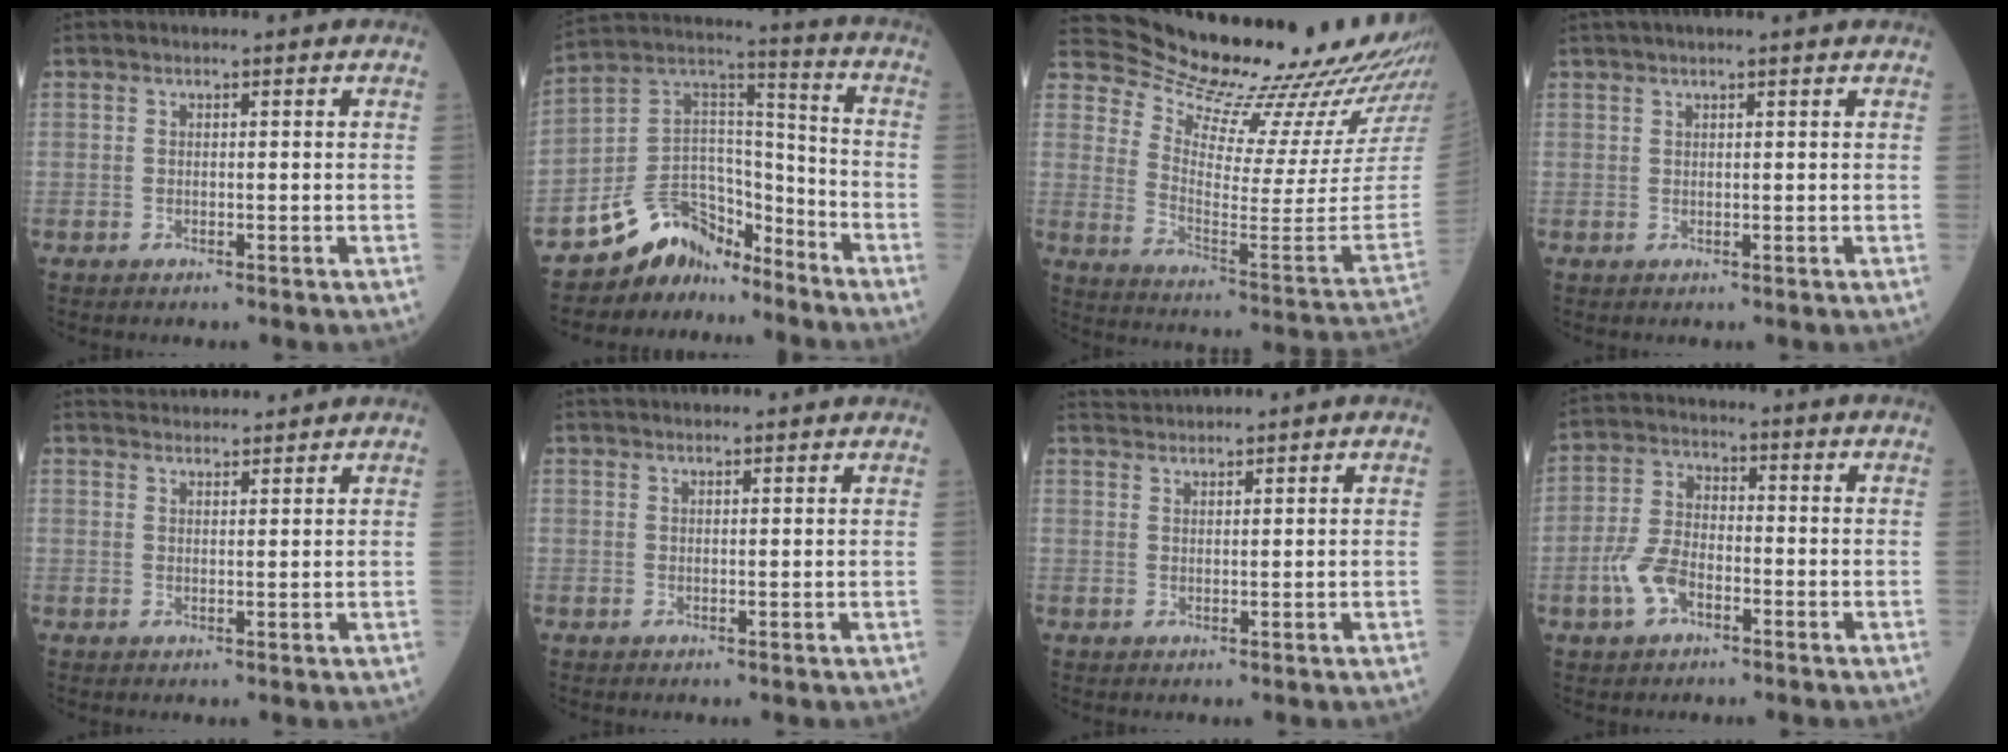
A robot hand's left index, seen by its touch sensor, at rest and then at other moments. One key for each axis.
{"total": 10.7, "fx": -9.1, "fy": 5.3, "fz": 1.7, "tx": -0.031, "ty": 0.073, "tz": -0.171}
{"total": 23.5, "fx": 22.4, "fy": 1.6, "fz": 6.9, "tx": -0.127, "ty": -0.124, "tz": 0.298}
{"total": 4.6, "fx": 4.0, "fy": -0.5, "fz": 2.2, "tx": -0.026, "ty": 0.030, "tz": 0.053}
{"total": 5.4, "fx": 5.3, "fy": 0.5, "fz": 0.7, "tx": -0.015, "ty": 0.031, "tz": 0.079}
{"total": 7.0, "fx": 6.6, "fy": 0.7, "fz": 2.2, "tx": -0.026, "ty": 0.035, "tz": 0.083}
{"total": 3.0, "fx": 2.9, "fy": -0.7, "fz": 0.0, "tx": -0.004, "ty": 0.020, "tz": 0.062}
{"total": 6.4, "fx": -2.8, "fy": 3.5, "fz": 4.7, "tx": -0.109, "ty": 0.003, "tz": -0.060}